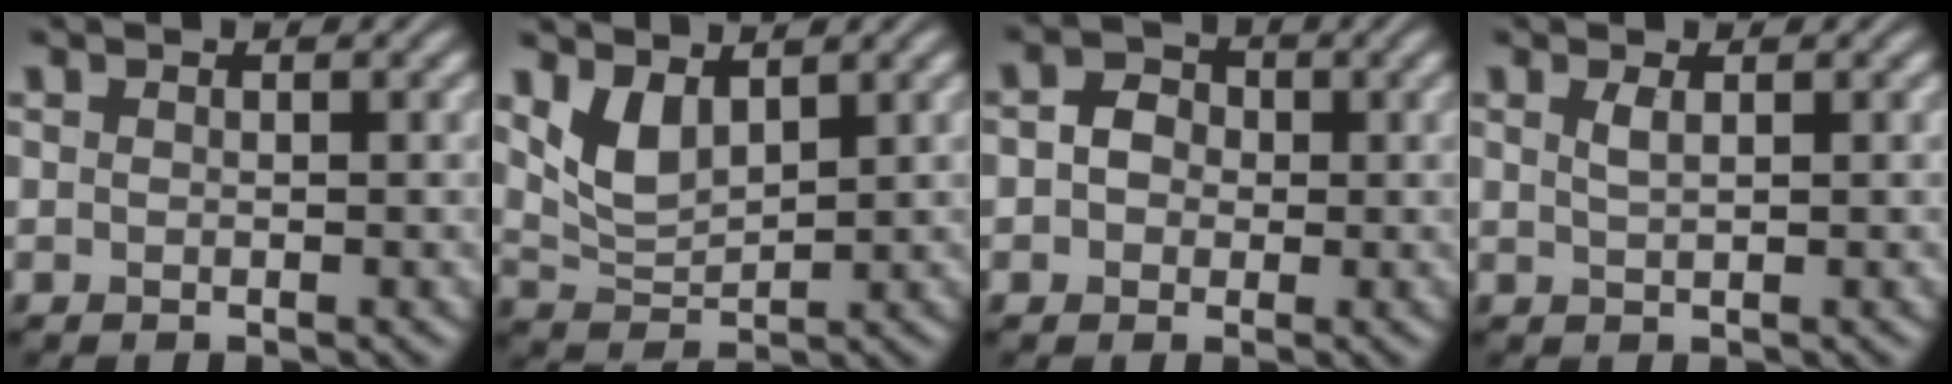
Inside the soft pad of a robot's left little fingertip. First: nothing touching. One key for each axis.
{"total": 3.4, "fx": 1.9, "fy": 1.6, "fz": 2.3, "tx": -0.053, "ty": -0.009, "tz": 0.046}
{"total": 3.0, "fx": 0.2, "fy": 2.6, "fz": 1.5, "tx": -0.017, "ty": 0.005, "tz": -0.013}
{"total": 1.2, "fx": 0.5, "fy": 0.3, "fz": 1.0, "tx": -0.022, "ty": 0.002, "tz": 0.010}